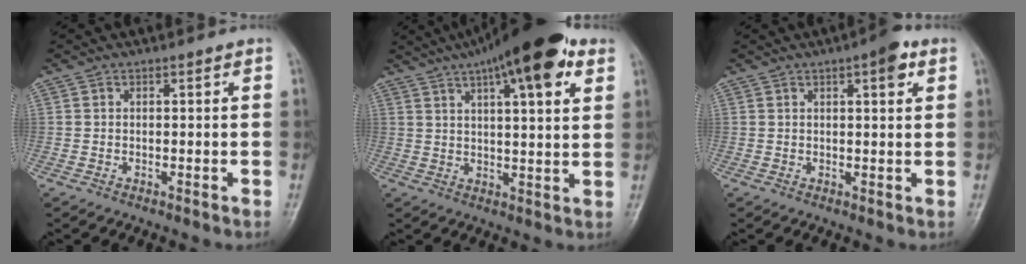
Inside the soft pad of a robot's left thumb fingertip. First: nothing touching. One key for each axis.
{"total": 17.9, "fx": 10.1, "fy": 5.2, "fz": 13.8, "tx": -0.197, "ty": -0.011, "tz": 0.151}
{"total": 4.6, "fx": 2.3, "fy": 1.3, "fz": 3.7, "tx": -0.044, "ty": -0.006, "tz": 0.027}